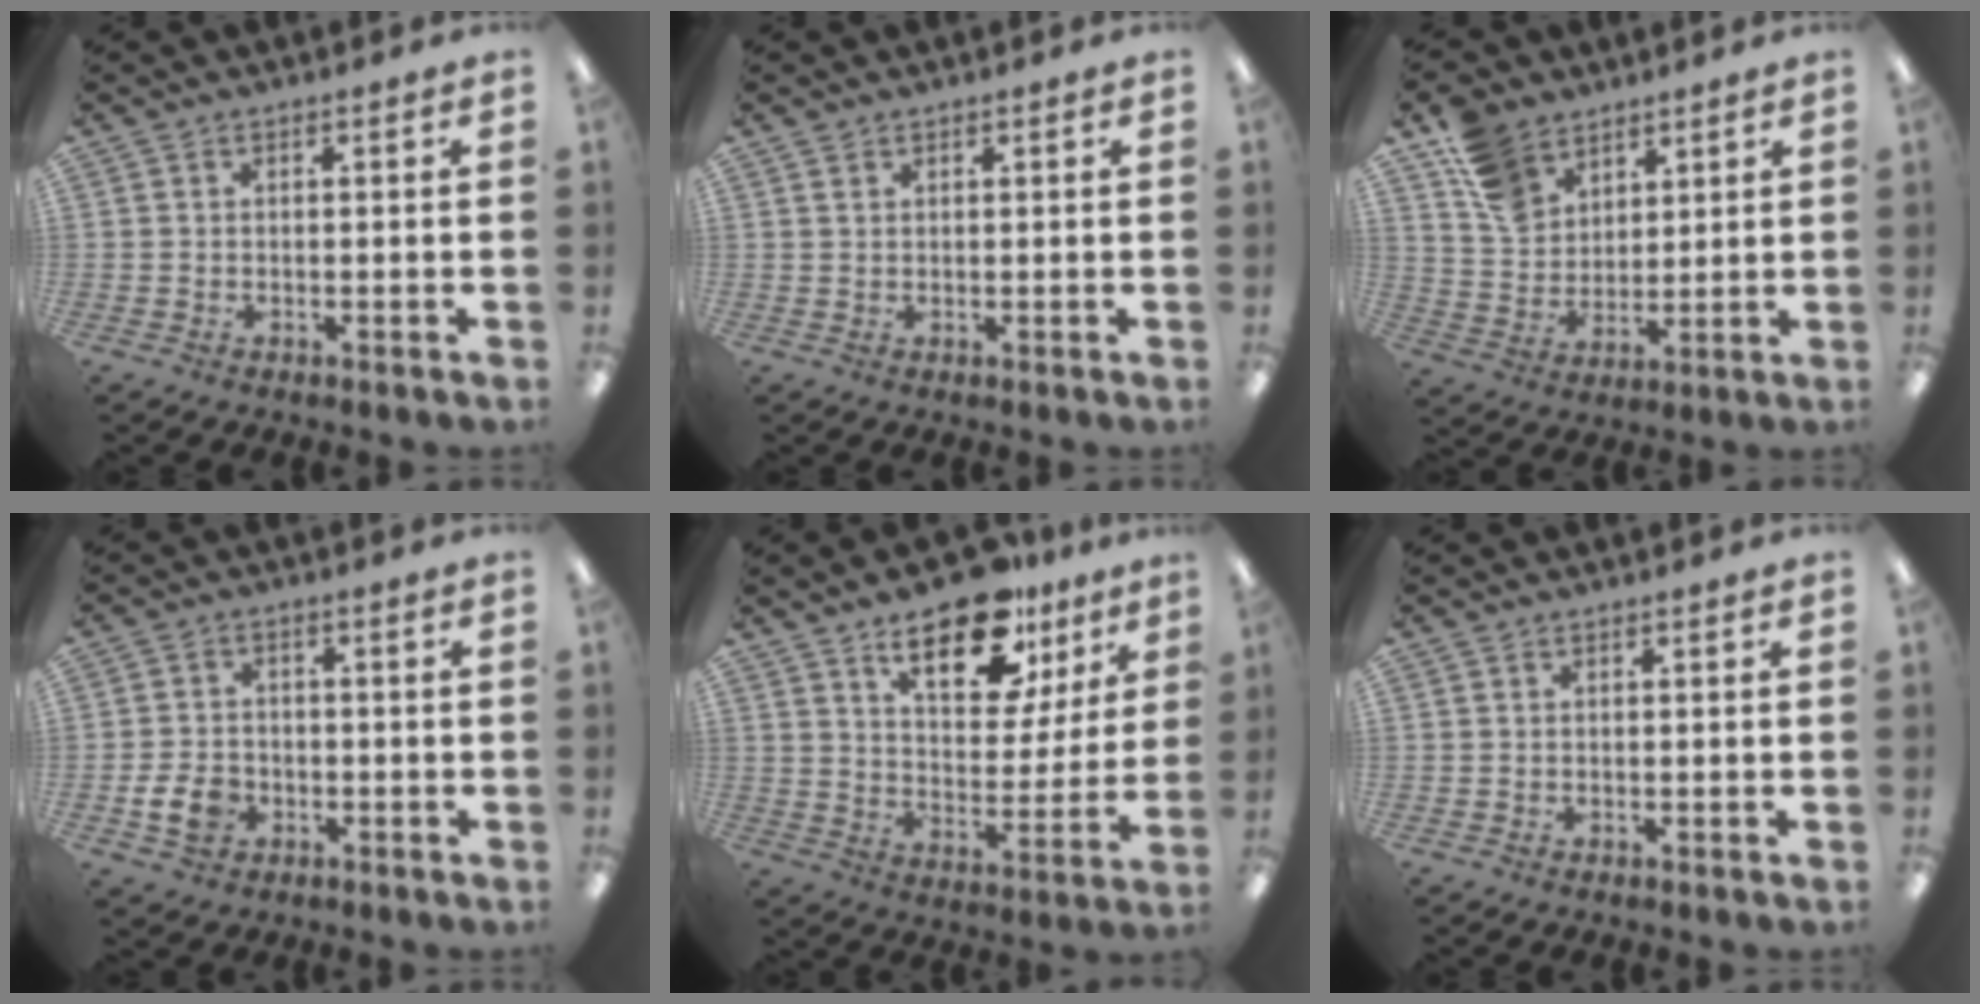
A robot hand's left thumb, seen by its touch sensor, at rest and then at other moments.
{"total": 1.1, "force": [0.8, 0.7, 0.3], "torque": [-0.007, 0.001, 0.016]}
{"total": 11.3, "force": [7.5, 7.7, 3.5], "torque": [-0.079, -0.029, 0.150]}
{"total": 6.2, "force": [-2.2, 4.6, 3.5], "torque": [-0.065, 0.006, -0.040]}
{"total": 17.9, "force": [11.8, 8.2, 10.6], "torque": [-0.148, -0.059, 0.198]}
{"total": 0.0}